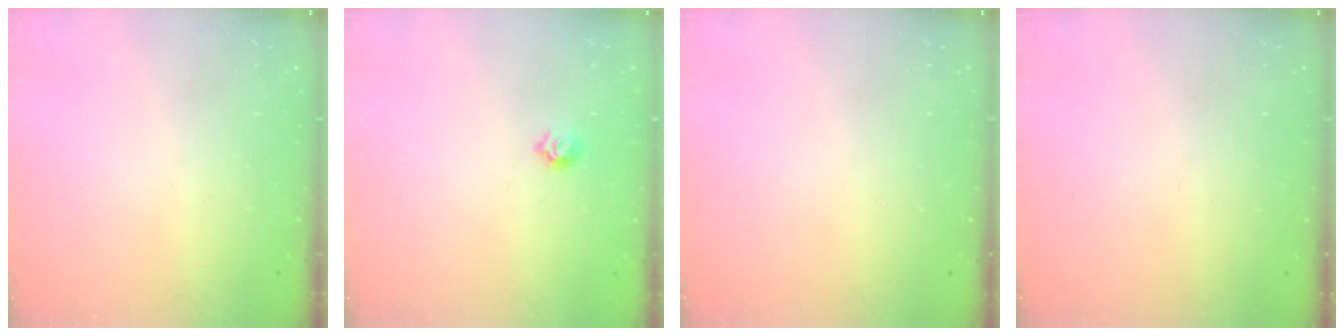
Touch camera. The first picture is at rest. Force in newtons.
{"total": 4.0, "press": 3.9, "slide": 0.8}
{"total": 0.0}
{"total": 0.0}